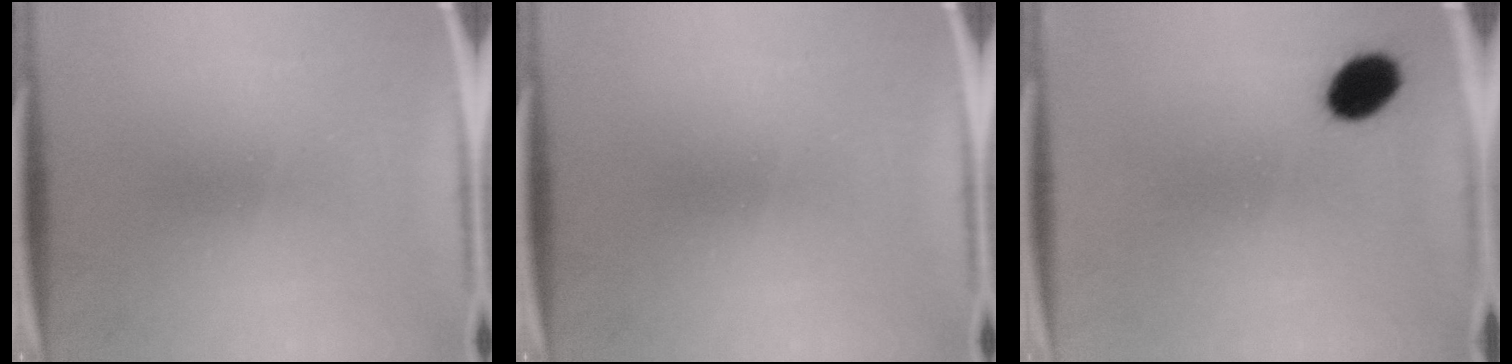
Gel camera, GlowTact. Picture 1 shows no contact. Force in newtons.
{"total": 0.0}
{"total": 7.1}